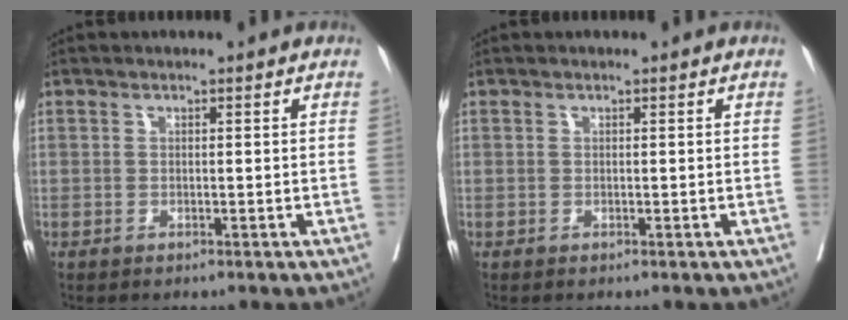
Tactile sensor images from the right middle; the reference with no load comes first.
{"total": 0.0}